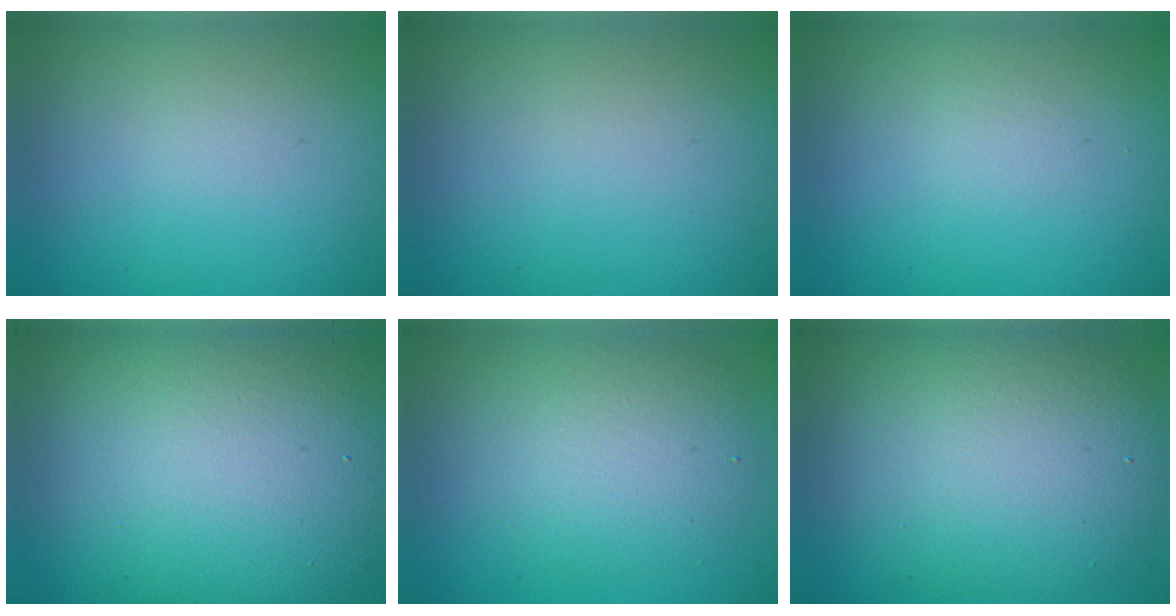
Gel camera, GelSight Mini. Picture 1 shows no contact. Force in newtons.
{"total": 0.0}
{"total": 0.5, "press": 0.5, "slide": 0.0}
{"total": 14.6, "press": 14.5, "slide": 0.5}
{"total": 4.2, "press": 4.2, "slide": 0.5}
{"total": 8.0, "press": 7.9, "slide": 0.8}